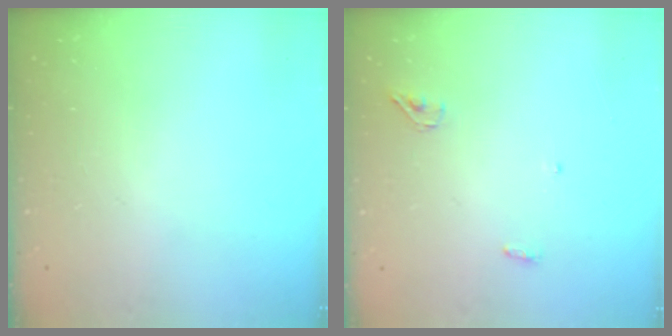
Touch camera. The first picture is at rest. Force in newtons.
{"total": 3.4, "press": 3.3, "slide": 1.0}